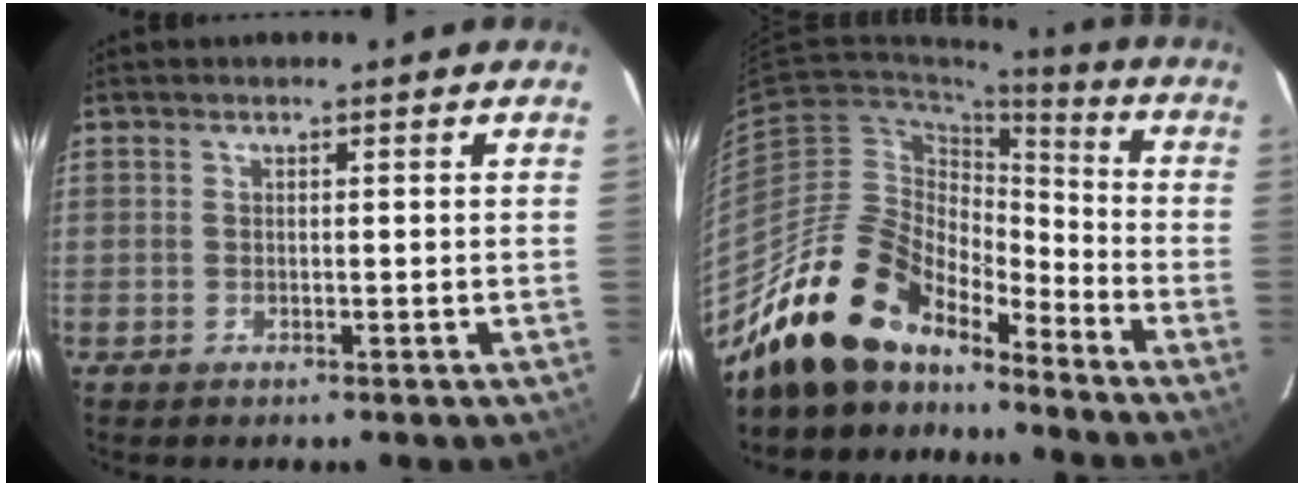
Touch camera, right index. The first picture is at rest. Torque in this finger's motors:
{"motor_torque": [0.61, -0.72, 0.86, 0.12]}